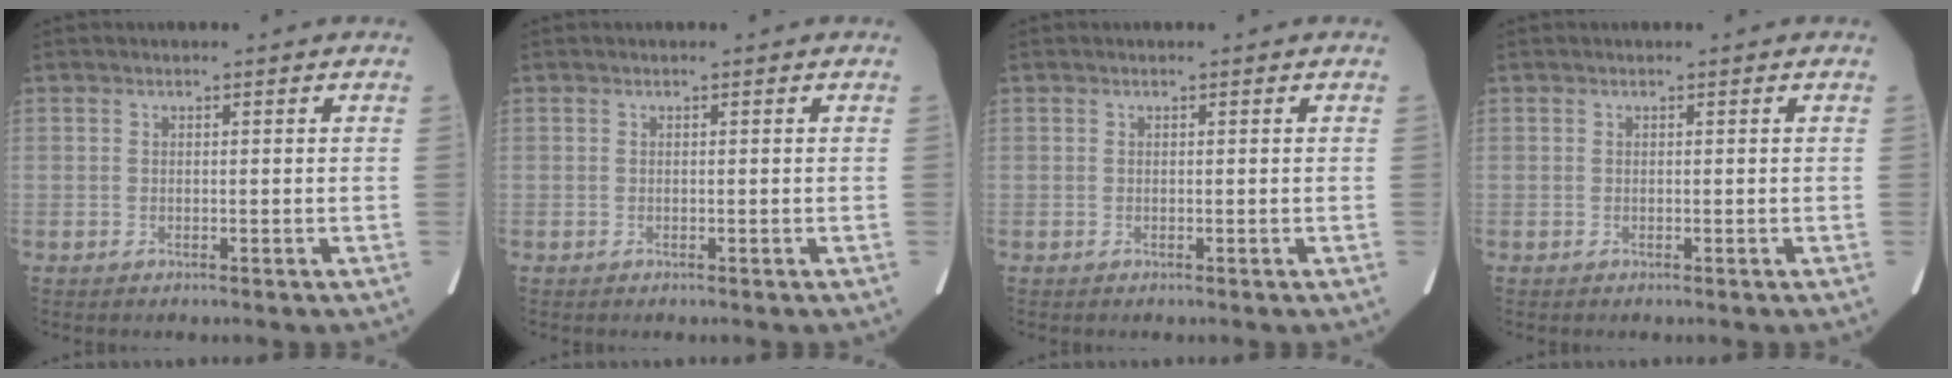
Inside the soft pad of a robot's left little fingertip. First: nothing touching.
{"total": 0.0}
{"total": 0.0}
{"total": 0.0}